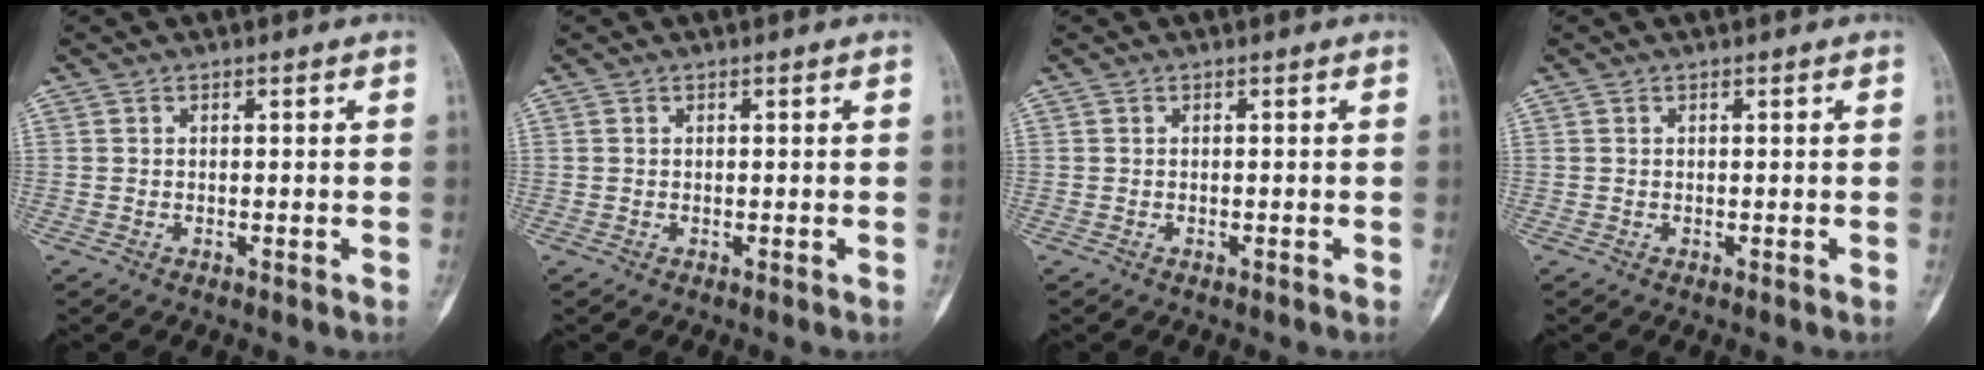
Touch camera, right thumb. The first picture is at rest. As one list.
[{"total": 0.0}, {"total": 0.0}, {"total": 0.0}]